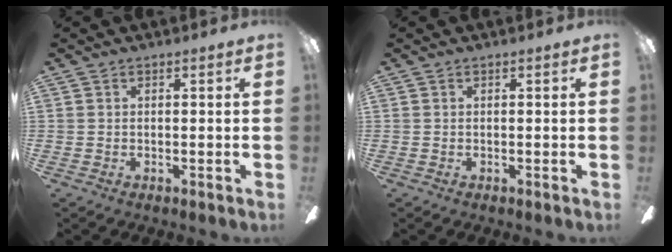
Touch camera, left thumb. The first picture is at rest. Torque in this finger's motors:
{"motor_torque": [-0.22, -0.23, 0.14, 0.00, 0.00]}